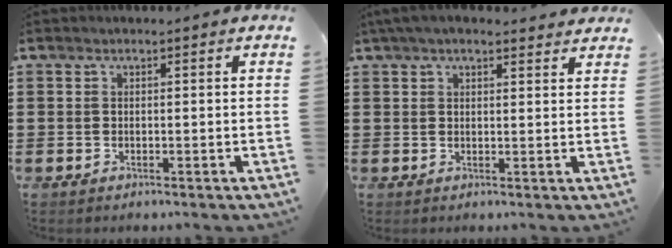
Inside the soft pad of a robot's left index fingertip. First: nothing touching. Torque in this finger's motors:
{"motor_torque": [1.66, -0.48, 0.77, 0.13]}